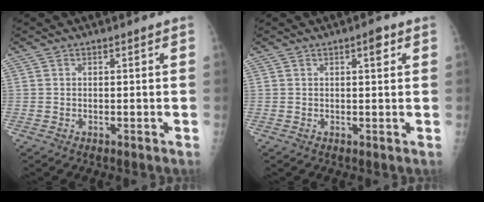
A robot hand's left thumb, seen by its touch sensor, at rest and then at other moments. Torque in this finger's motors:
{"motor_torque": [0.10, 0.18, 0.21, 0.12, 0.08]}